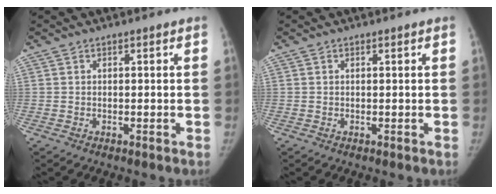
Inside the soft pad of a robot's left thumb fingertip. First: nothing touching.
{"total": 0.0}